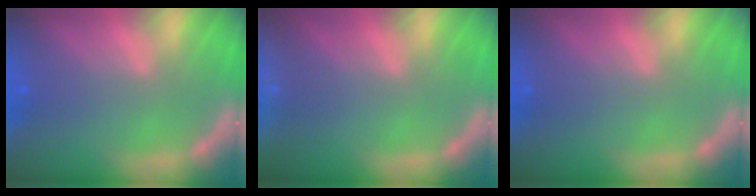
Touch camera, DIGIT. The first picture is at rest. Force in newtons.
{"total": 9.0}
{"total": 0.0}